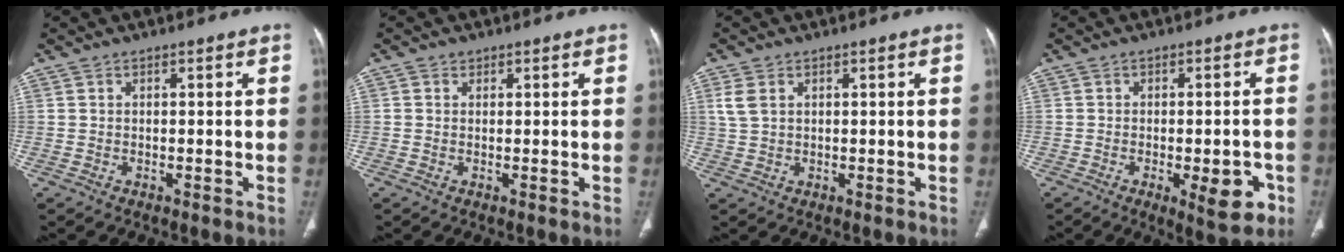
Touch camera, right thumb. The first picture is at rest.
{"total": 0.5, "force": [0.3, 0.4, -0.1], "torque": [0.009, 0.001, 0.003]}
{"total": 3.0, "force": [1.0, 2.0, 2.0], "torque": [-0.053, 0.006, 0.027]}
{"total": 8.0, "force": [-3.1, 2.9, 6.8], "torque": [-0.075, 0.008, -0.034]}